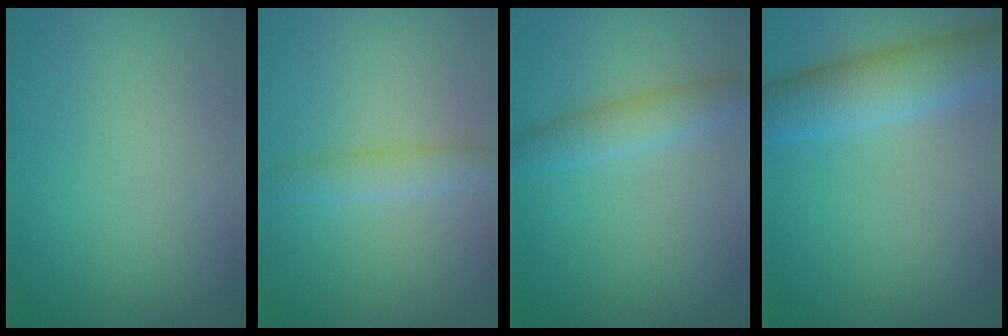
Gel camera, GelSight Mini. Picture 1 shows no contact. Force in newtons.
{"total": 1.9, "press": 1.9, "slide": 0.0}
{"total": 2.5, "press": 2.5, "slide": 0.1}
{"total": 5.0, "press": 5.0, "slide": 0.3}